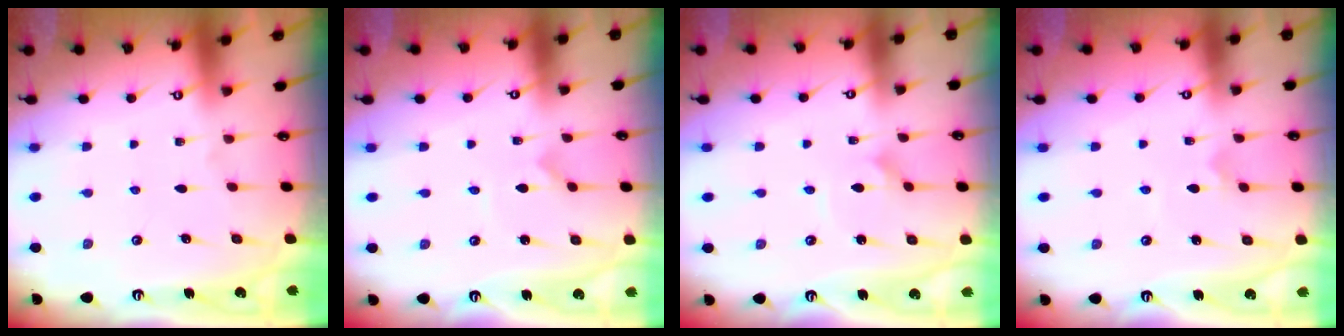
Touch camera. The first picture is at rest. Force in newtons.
{"total": 0.0}
{"total": 1.8, "press": 1.8, "slide": 0.0}
{"total": 2.5, "press": 2.5, "slide": 0.3}